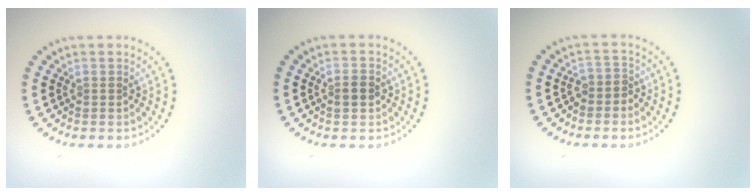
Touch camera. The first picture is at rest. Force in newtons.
{"total": 1.5, "press": 1.5, "slide": 0.1}
{"total": 1.6, "press": 1.2, "slide": 1.0}